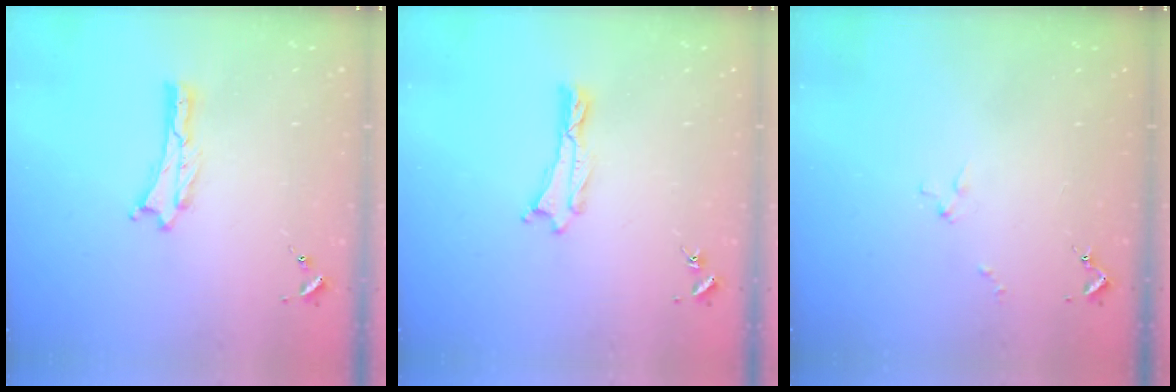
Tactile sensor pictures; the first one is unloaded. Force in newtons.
{"total": 0.0}
{"total": 1.3, "press": 1.2, "slide": 0.1}